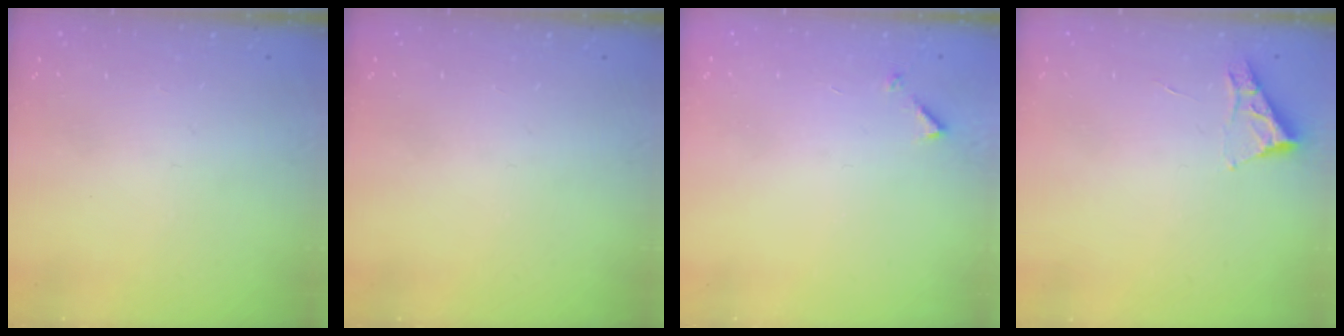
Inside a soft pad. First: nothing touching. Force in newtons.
{"total": 0.0}
{"total": 5.0, "press": 4.9, "slide": 0.5}
{"total": 3.4, "press": 3.3, "slide": 0.5}